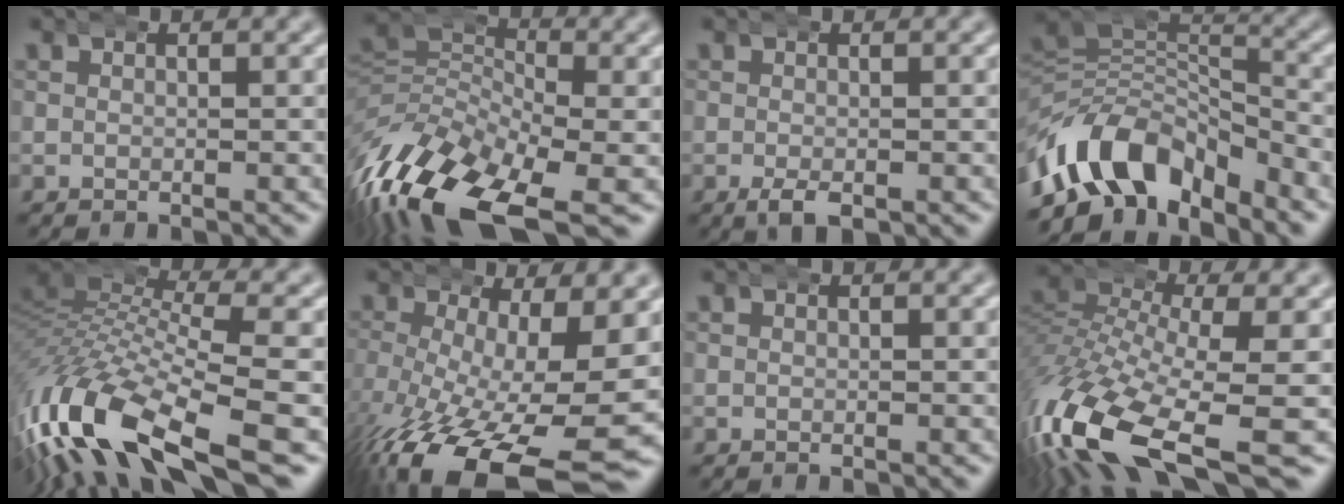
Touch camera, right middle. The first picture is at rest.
{"total": 12.0, "force": [-5.2, 7.5, 7.7], "torque": [-0.176, -0.054, -0.069]}
{"total": 2.2, "force": [-1.2, 0.9, 1.5], "torque": [-0.031, -0.014, -0.013]}
{"total": 11.7, "force": [-4.3, 8.5, 6.7], "torque": [-0.145, -0.044, -0.064]}
{"total": 11.0, "force": [-3.8, 5.8, 8.6], "torque": [-0.199, -0.036, -0.051]}
{"total": 11.6, "force": [-4.6, 5.0, 9.4], "torque": [-0.179, -0.056, -0.046]}
{"total": 0.0}
{"total": 10.4, "force": [-4.8, 4.9, 7.8], "torque": [-0.196, -0.057, -0.055]}